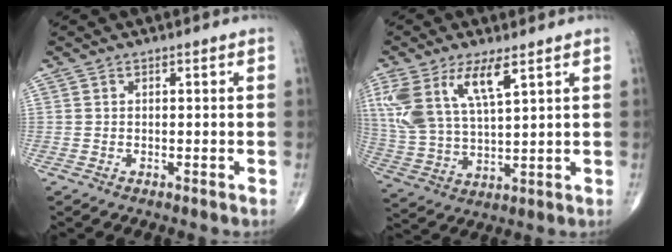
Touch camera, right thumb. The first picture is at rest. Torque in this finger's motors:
{"motor_torque": [-0.76, 0.96, 1.23, 0.73, 0.15]}